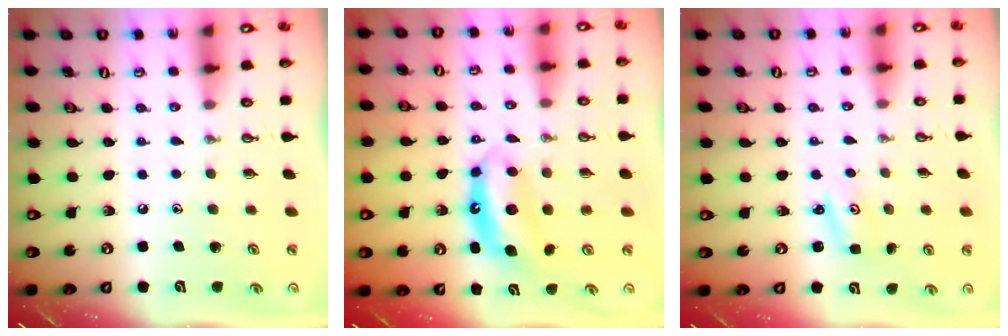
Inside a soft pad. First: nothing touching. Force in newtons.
{"total": 7.4, "press": 7.4, "slide": 0.5}
{"total": 2.2, "press": 2.2, "slide": 0.3}